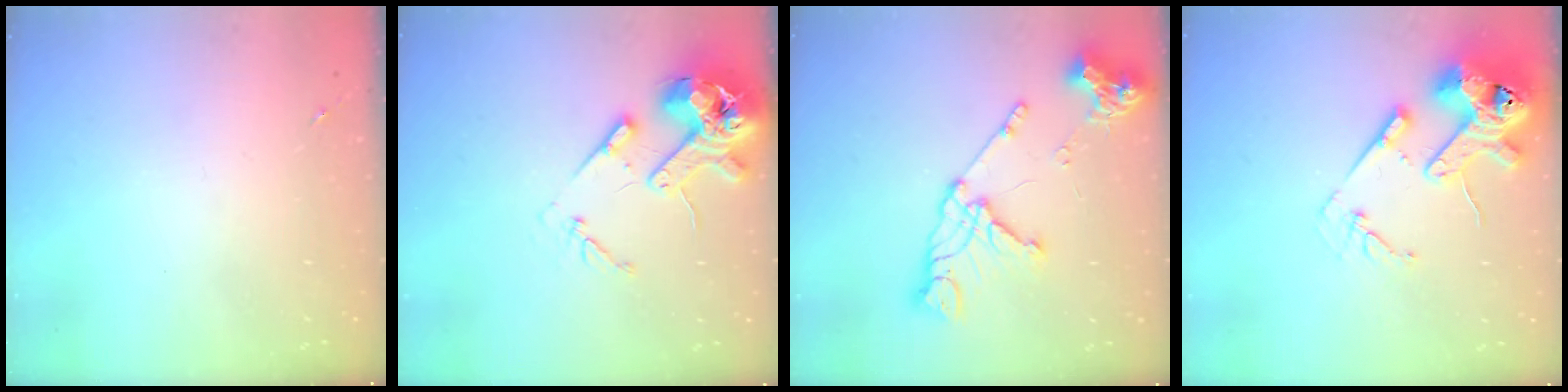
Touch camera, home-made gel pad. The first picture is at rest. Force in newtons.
{"total": 15.0, "press": 14.8, "slide": 2.3}
{"total": 16.8, "press": 16.7, "slide": 1.3}
{"total": 18.8, "press": 18.7, "slide": 2.4}